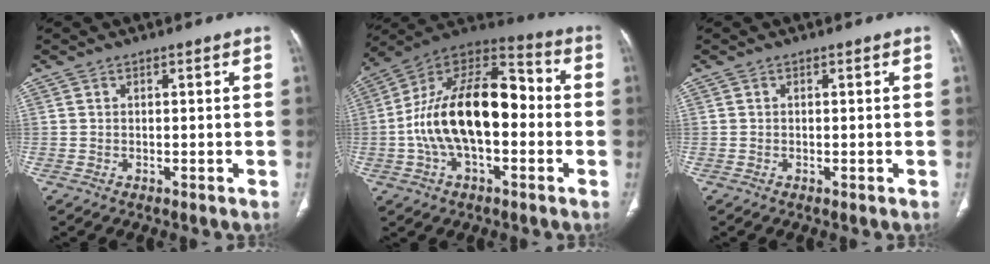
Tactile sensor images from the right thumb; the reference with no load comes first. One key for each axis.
{"total": 21.7, "fx": -1.7, "fy": 11.6, "fz": 18.2, "tx": -0.310, "ty": 0.045, "tz": -0.033}
{"total": 0.0}